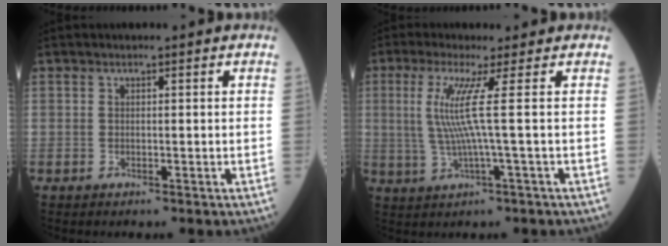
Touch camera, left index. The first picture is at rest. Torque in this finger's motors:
{"motor_torque": [0.33, 0.07, 0.52, 0.20]}